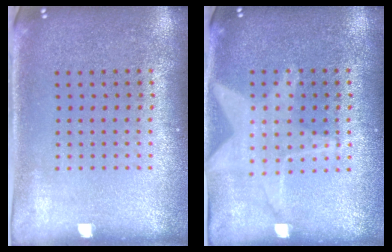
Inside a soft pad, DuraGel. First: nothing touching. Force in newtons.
{"total": 1.2, "press": 1.2, "slide": 0.3}